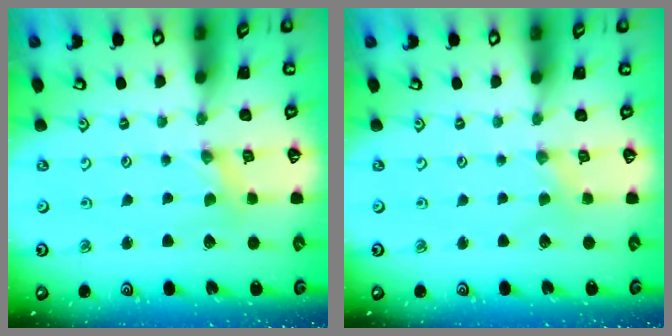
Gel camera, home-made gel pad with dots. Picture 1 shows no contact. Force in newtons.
{"total": 0.9, "press": 0.8, "slide": 0.2}